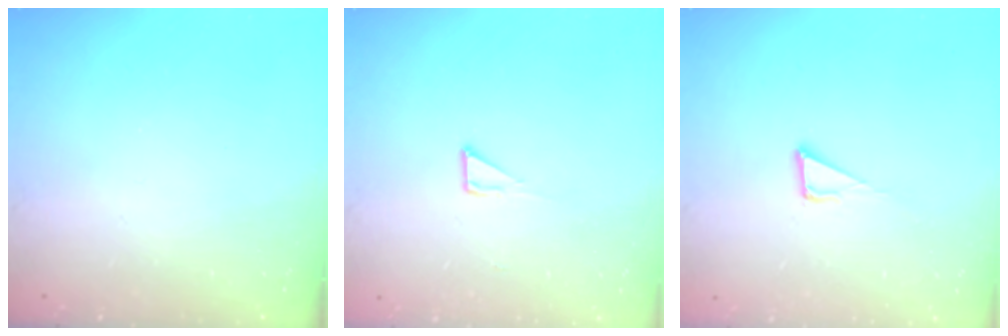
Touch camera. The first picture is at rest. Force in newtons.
{"total": 2.8, "press": 2.8, "slide": 0.2}
{"total": 3.9, "press": 3.9, "slide": 0.2}